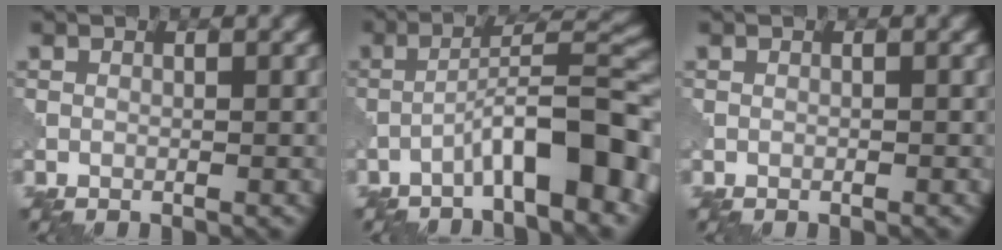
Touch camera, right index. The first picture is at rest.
{"total": 8.3, "force": [-3.9, 1.4, 7.2], "torque": [-0.110, 0.026, -0.066]}
{"total": 0.0}